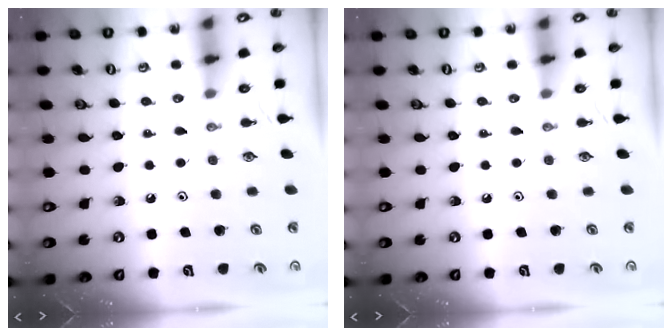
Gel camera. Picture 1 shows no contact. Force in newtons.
{"total": 0.0}